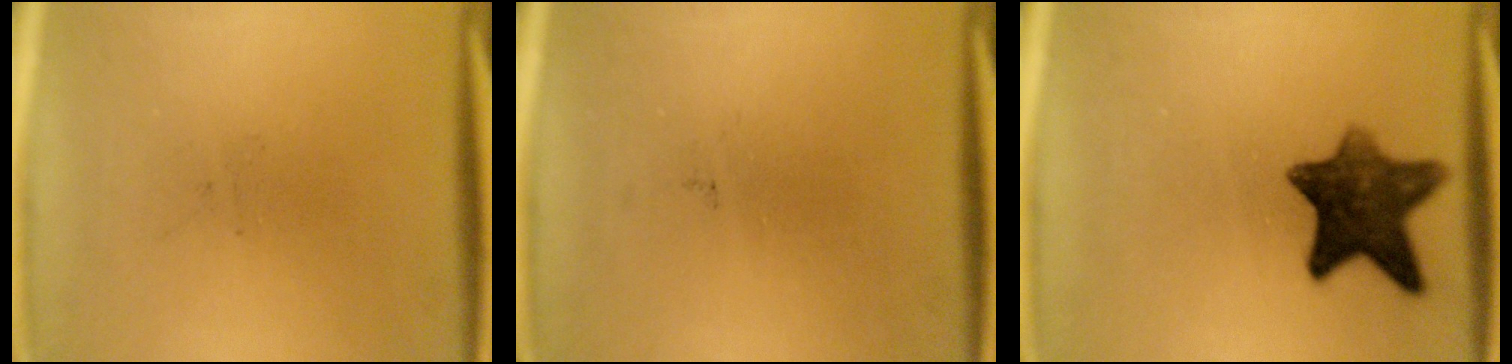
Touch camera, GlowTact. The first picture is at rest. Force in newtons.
{"total": 0.0}
{"total": 10.2}